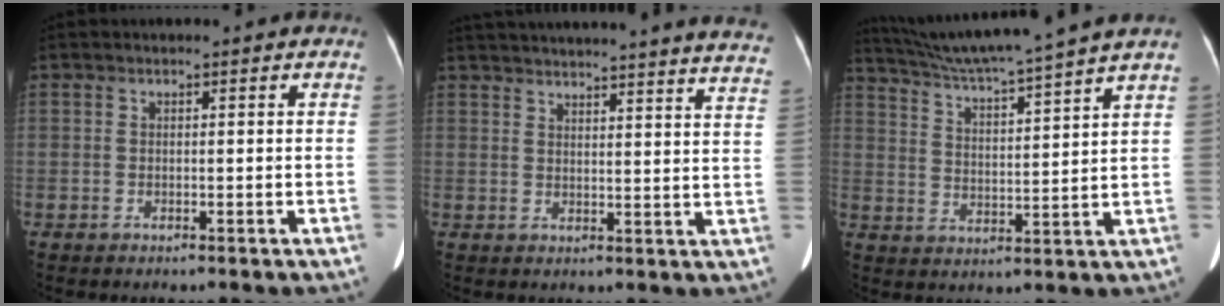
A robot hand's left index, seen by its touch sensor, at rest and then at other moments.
{"total": 31.5, "force": [29.8, 1.8, 10.2], "torque": [-0.163, -0.076, 0.350]}
{"total": 15.8, "force": [13.9, -2.2, 7.3], "torque": [-0.130, -0.008, 0.211]}